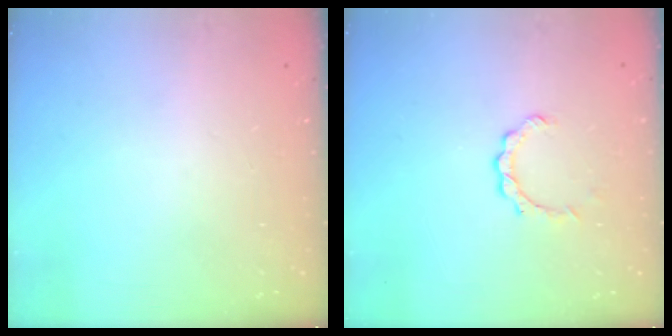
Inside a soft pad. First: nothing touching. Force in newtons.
{"total": 3.8, "press": 3.8, "slide": 0.4}